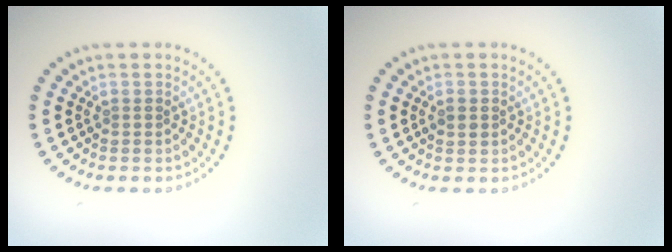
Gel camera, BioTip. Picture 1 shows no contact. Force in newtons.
{"total": 1.0, "press": 1.0, "slide": 0.1}